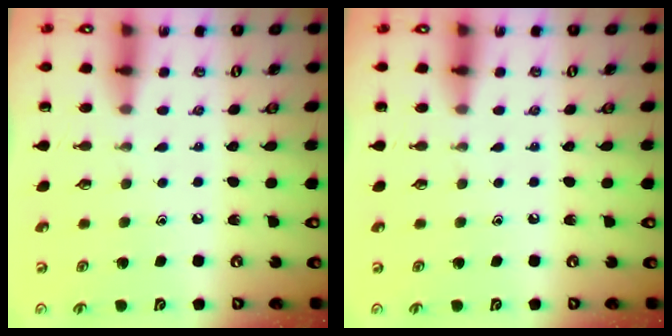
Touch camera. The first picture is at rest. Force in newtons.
{"total": 0.0}